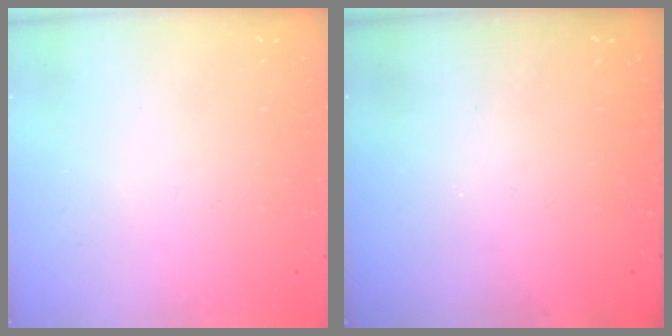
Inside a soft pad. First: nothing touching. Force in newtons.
{"total": 0.0}